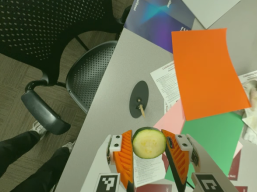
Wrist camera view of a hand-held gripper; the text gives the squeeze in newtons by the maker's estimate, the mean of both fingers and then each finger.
{"total": 11.7, "left": 12.1, "right": 11.4}